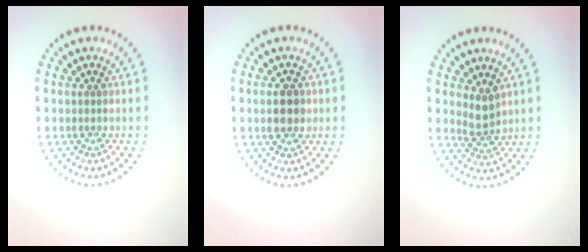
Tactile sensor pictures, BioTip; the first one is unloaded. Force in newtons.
{"total": 2.5, "press": 2.4, "slide": 0.3}
{"total": 2.1, "press": 1.6, "slide": 1.3}